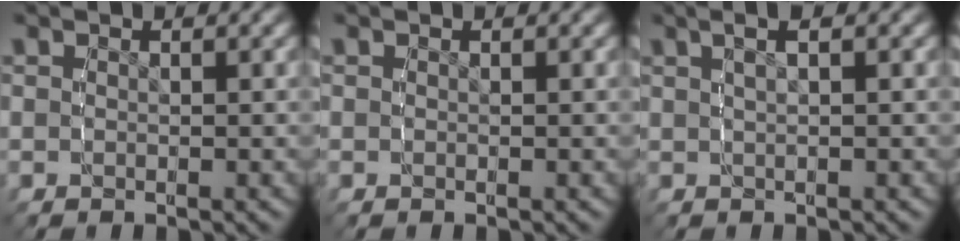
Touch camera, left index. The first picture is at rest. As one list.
[{"total": 0.0}, {"total": 3.4, "force": [1.8, 1.1, 2.7], "torque": [-0.029, 0.018, 0.025]}]